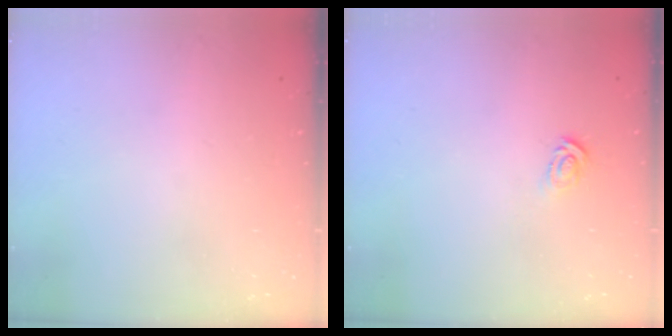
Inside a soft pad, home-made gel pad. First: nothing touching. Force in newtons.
{"total": 2.9, "press": 2.9, "slide": 0.2}